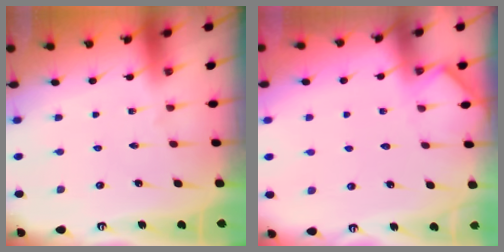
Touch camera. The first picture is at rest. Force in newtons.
{"total": 3.9, "press": 3.9, "slide": 0.5}